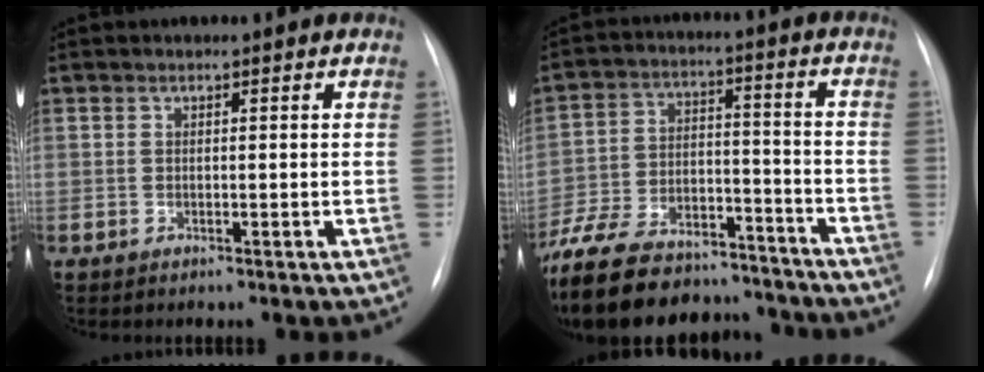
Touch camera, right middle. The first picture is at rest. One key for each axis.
{"total": 25.7, "fx": -21.5, "fy": 9.8, "fz": 10.1, "tx": -0.237, "ty": -0.008, "tz": -0.325}